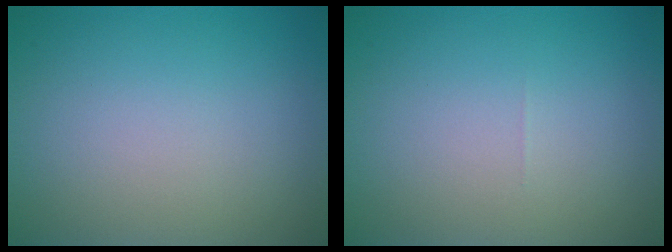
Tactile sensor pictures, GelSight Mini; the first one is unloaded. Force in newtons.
{"total": 0.0}